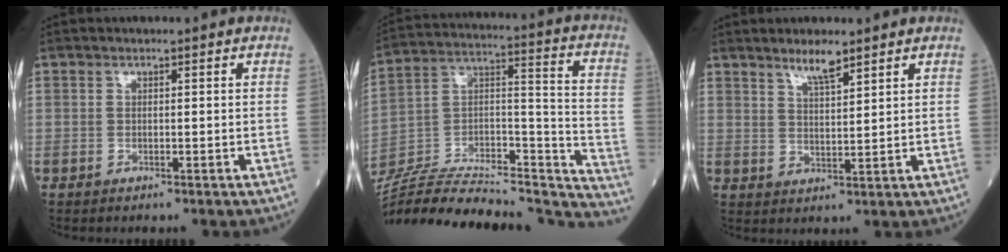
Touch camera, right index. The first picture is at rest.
{"total": 34.5, "force": [-31.0, 6.8, 13.5], "torque": [-0.187, 0.009, -0.458]}
{"total": 4.1, "force": [3.3, 0.4, 2.4], "torque": [-0.046, -0.003, 0.062]}